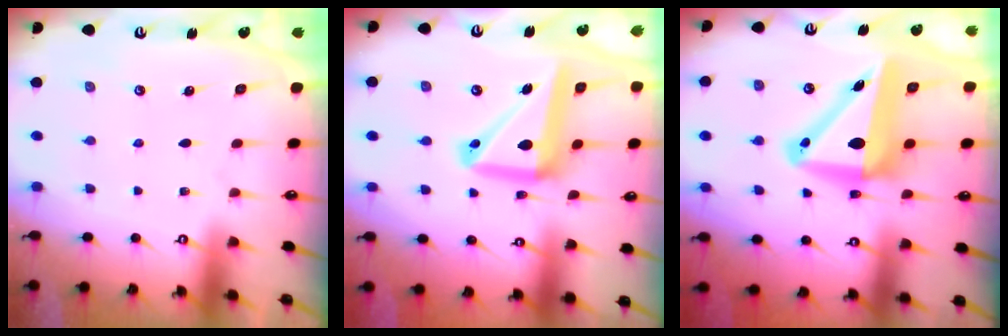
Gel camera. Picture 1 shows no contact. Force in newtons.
{"total": 15.4, "press": 15.3, "slide": 1.9}
{"total": 13.6, "press": 13.3, "slide": 2.6}